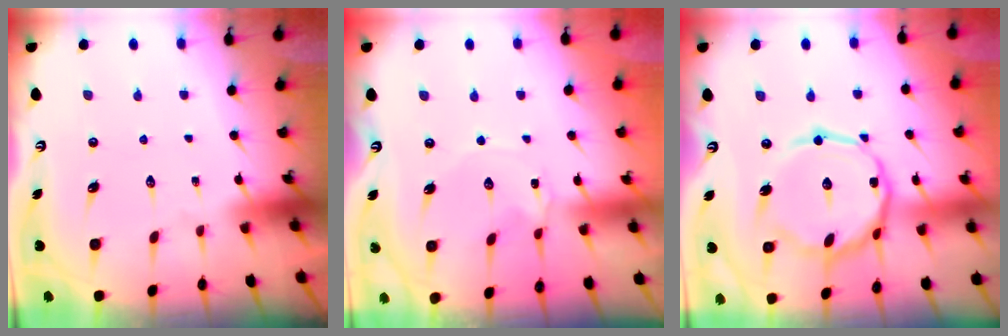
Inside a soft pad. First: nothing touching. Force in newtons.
{"total": 1.6, "press": 1.6, "slide": 0.3}
{"total": 15.2, "press": 15.1, "slide": 0.9}